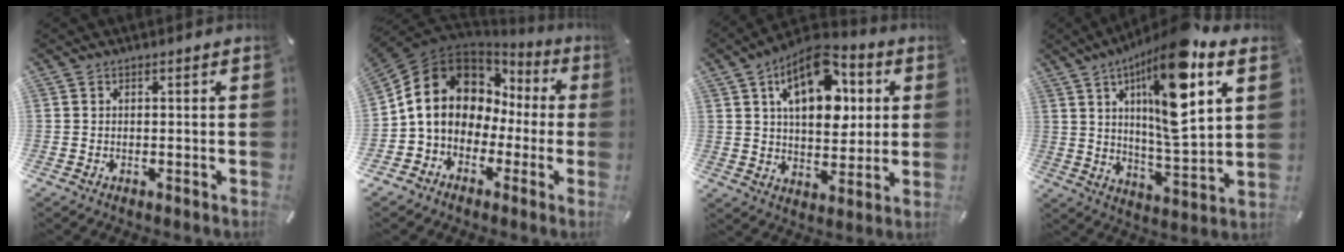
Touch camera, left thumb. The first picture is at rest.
{"total": 13.7, "force": [1.6, 11.8, 6.8], "torque": [-0.146, -0.009, 0.032]}
{"total": 16.6, "force": [6.5, 9.8, 11.8], "torque": [-0.179, -0.018, 0.111]}
{"total": 18.9, "force": [8.3, 4.9, 16.3], "torque": [-0.274, -0.039, 0.124]}